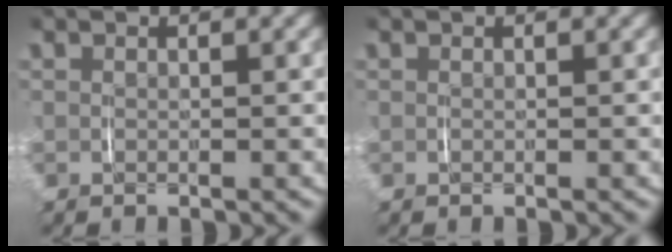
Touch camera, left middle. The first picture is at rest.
{"total": 0.0}